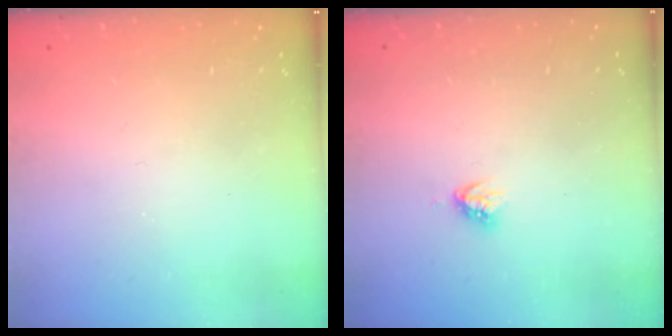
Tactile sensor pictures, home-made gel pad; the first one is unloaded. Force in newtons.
{"total": 3.8, "press": 3.8, "slide": 0.4}